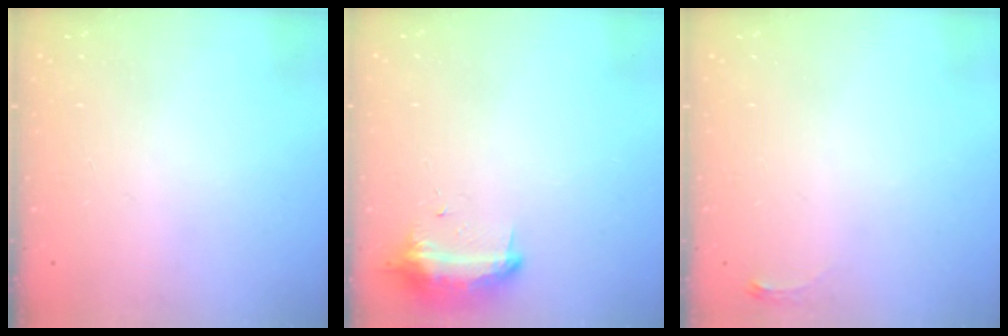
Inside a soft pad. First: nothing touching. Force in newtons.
{"total": 9.5, "press": 9.4, "slide": 0.8}
{"total": 3.3, "press": 3.3, "slide": 0.5}